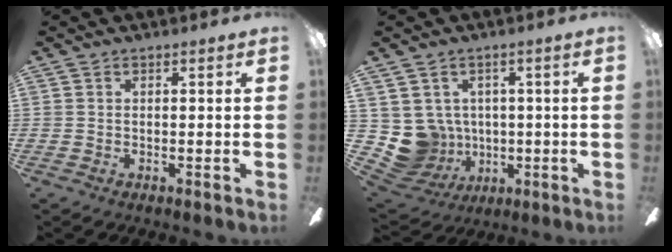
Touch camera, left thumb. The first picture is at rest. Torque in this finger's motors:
{"motor_torque": [-0.19, 0.23, -0.17, 0.06, 0.02]}